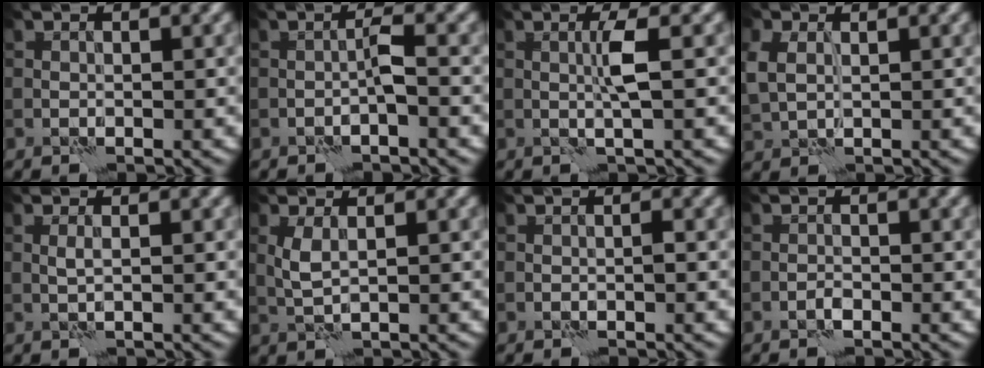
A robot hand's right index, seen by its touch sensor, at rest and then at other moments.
{"total": 1.5, "force": [-0.8, -0.3, 1.2], "torque": [-0.023, 0.010, -0.017]}
{"total": 1.9, "force": [0.2, -0.4, 1.8], "torque": [-0.042, 0.001, 0.002]}
{"total": 3.1, "force": [0.8, 2.3, 2.0], "torque": [-0.069, 0.009, 0.021]}
{"total": 0.6, "force": [0.1, -0.2, 0.6], "torque": [-0.016, 0.002, 0.001]}
{"total": 1.7, "force": [0.4, 0.4, 1.6], "torque": [-0.043, 0.003, 0.010]}
{"total": 0.5, "force": [-0.3, -0.1, 0.4], "torque": [-0.006, 0.004, -0.005]}
{"total": 0.8, "force": [-0.7, 0.0, 0.4], "torque": [-0.009, 0.004, -0.014]}